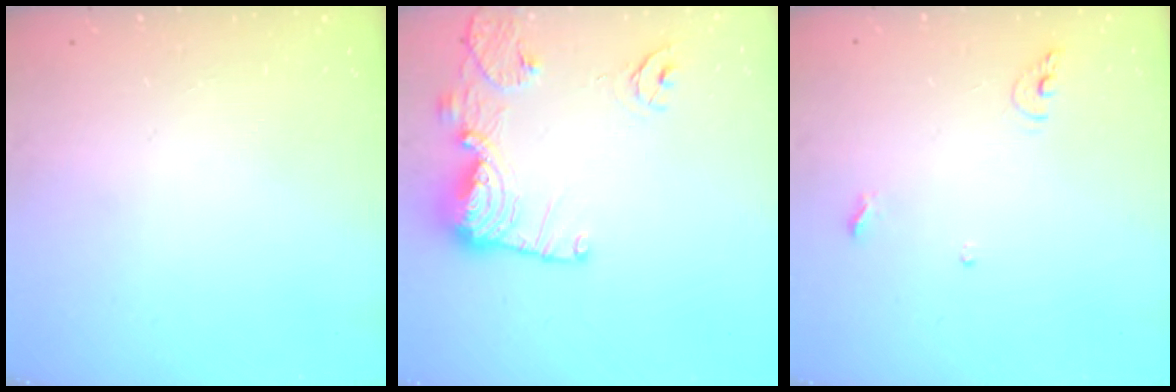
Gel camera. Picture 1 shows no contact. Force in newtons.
{"total": 14.3, "press": 14.2, "slide": 1.4}
{"total": 6.8, "press": 6.6, "slide": 1.2}